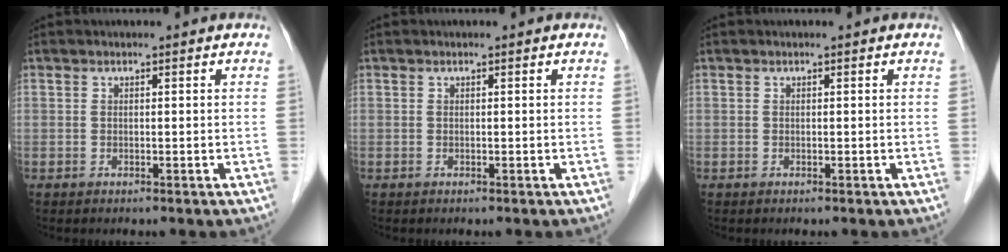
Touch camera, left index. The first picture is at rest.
{"total": 0.0}
{"total": 0.0}